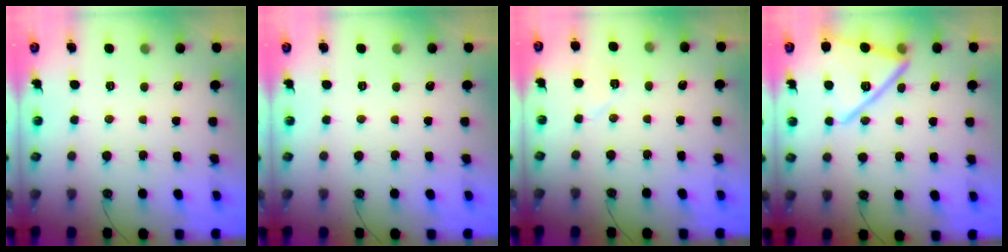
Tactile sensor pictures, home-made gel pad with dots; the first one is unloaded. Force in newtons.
{"total": 0.0}
{"total": 6.0, "press": 5.9, "slide": 1.2}
{"total": 17.6, "press": 17.6, "slide": 1.1}